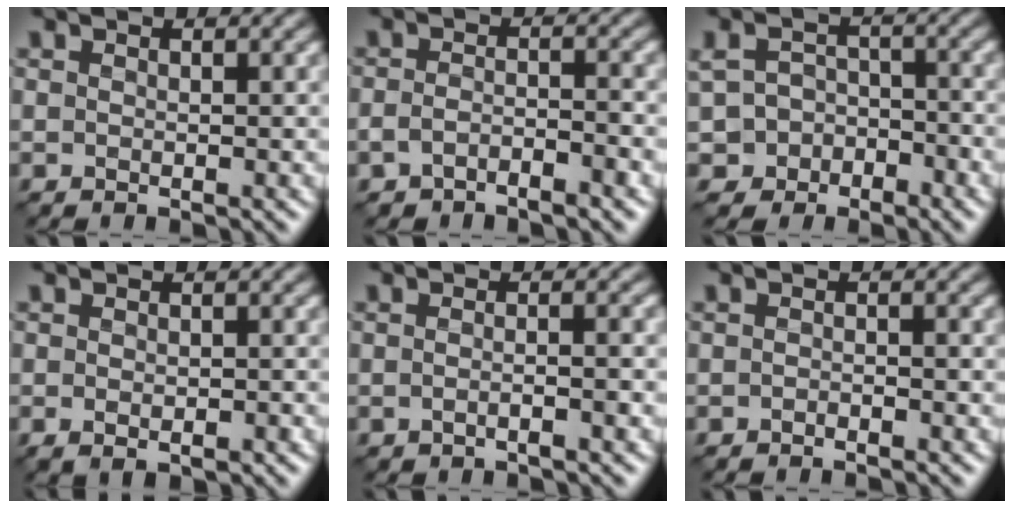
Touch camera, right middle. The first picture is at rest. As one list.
[{"total": 2.1, "force": [-1.6, 0.6, 1.2], "torque": [-0.024, 0.004, -0.034]}, {"total": 3.3, "force": [-2.2, 2.4, 0.4], "torque": [0.007, 0.010, -0.036]}, {"total": 2.2, "force": [-0.6, 1.3, 1.6], "torque": [-0.013, -0.003, -0.003]}, {"total": 2.0, "force": [-0.9, 0.5, 1.7], "torque": [-0.020, 0.003, -0.018]}, {"total": 0.8, "force": [-0.7, 0.0, 0.4], "torque": [-0.007, 0.003, -0.013]}]